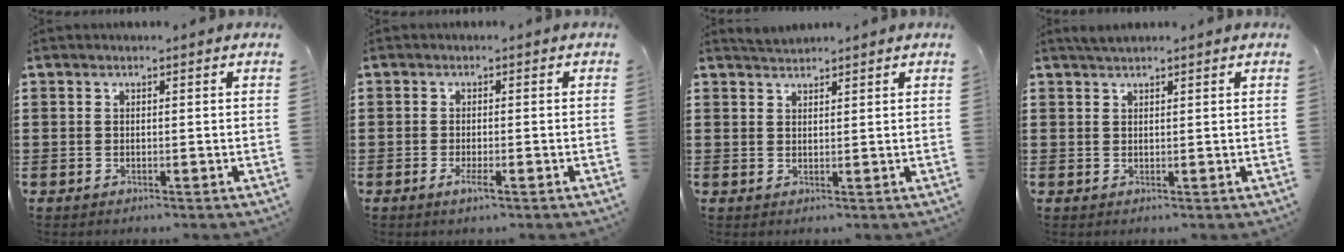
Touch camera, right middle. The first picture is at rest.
{"total": 1.9, "force": [-0.9, 0.4, 1.6], "torque": [-0.028, 0.000, -0.016]}
{"total": 1.3, "force": [1.3, 0.0, -0.1], "torque": [-0.002, 0.005, 0.026]}
{"total": 1.0, "force": [0.8, 0.0, 0.6], "torque": [-0.013, 0.002, 0.014]}